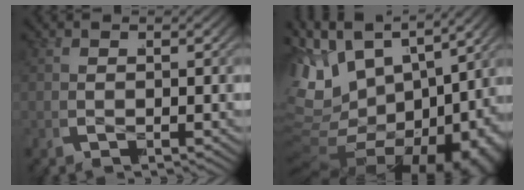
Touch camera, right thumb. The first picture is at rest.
{"total": 16.7, "force": [-2.9, 11.1, 12.0], "torque": [-0.244, -0.044, -0.026]}